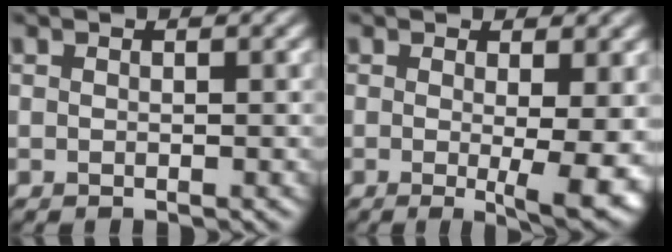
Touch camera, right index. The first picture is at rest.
{"total": 6.1, "force": [-0.5, 1.3, 5.9], "torque": [-0.078, -0.017, -0.004]}